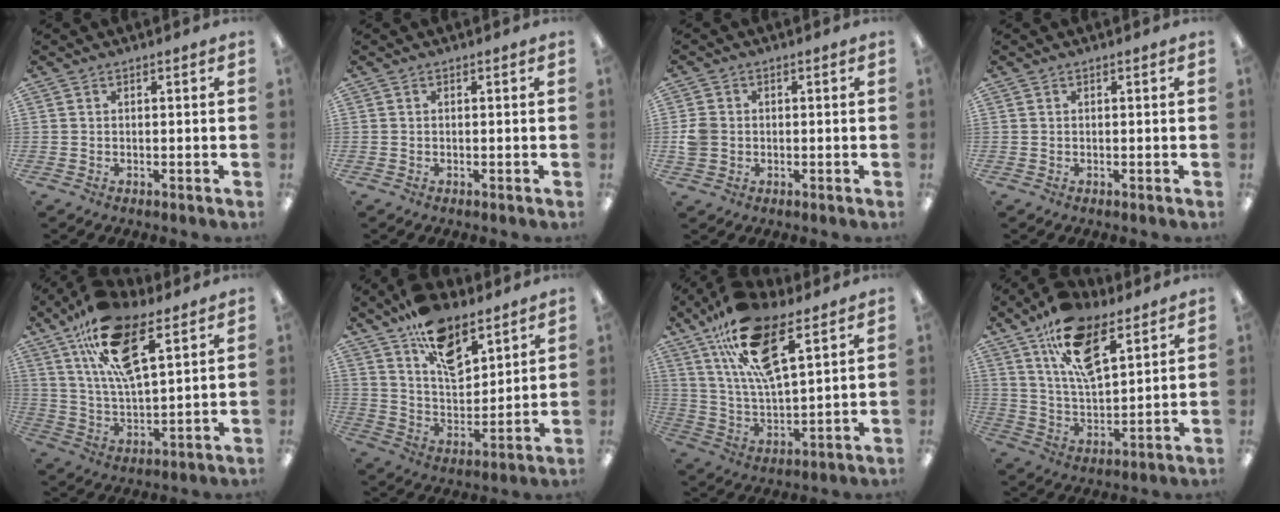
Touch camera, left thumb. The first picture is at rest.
{"total": 0.0}
{"total": 4.0, "force": [-0.3, 3.6, 1.7], "torque": [-0.030, 0.003, -0.007]}
{"total": 0.0}
{"total": 17.9, "force": [10.6, 7.2, 12.6], "torque": [-0.227, -0.033, 0.184]}
{"total": 14.7, "force": [10.0, 7.1, 8.0], "torque": [-0.125, -0.055, 0.181]}
{"total": 18.7, "force": [11.6, 6.8, 13.0], "torque": [-0.246, -0.046, 0.198]}
{"total": 16.1, "force": [9.7, 7.4, 10.4], "torque": [-0.178, -0.034, 0.172]}